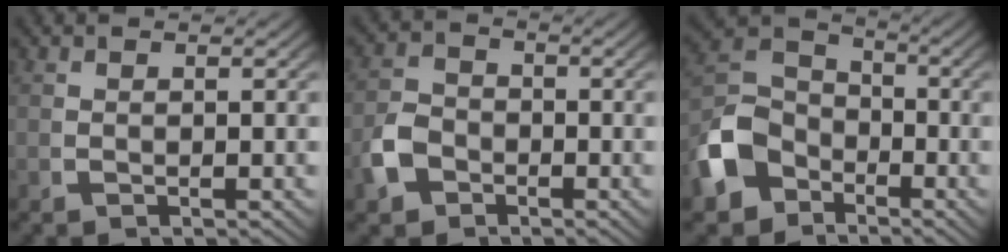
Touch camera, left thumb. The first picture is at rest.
{"total": 3.8, "force": [-1.6, 3.0, 1.6], "torque": [-0.046, -0.013, -0.025]}
{"total": 7.5, "force": [-2.1, 5.8, 4.2], "torque": [-0.092, -0.020, -0.029]}